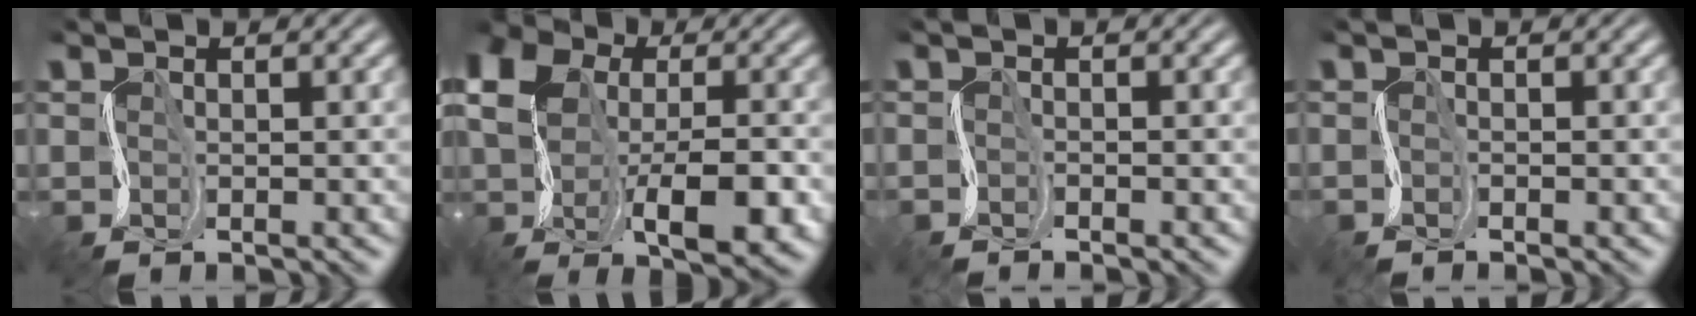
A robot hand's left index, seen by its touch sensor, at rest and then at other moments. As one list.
[{"total": 10.8, "force": [-0.3, 6.9, 8.3], "torque": [-0.150, -0.007, -0.001]}, {"total": 1.1, "force": [-1.0, -0.3, -0.5], "torque": [0.007, 0.001, -0.026]}, {"total": 0.8, "force": [-0.8, -0.2, -0.3], "torque": [0.005, 0.001, -0.020]}]